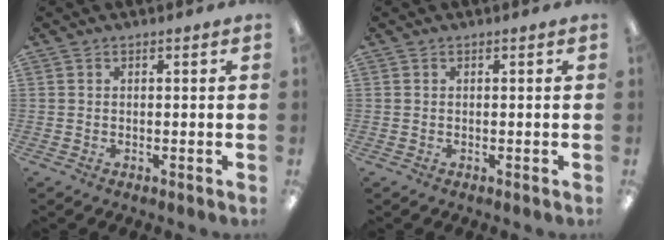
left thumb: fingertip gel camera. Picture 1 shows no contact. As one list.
[{"total": 0.0}]